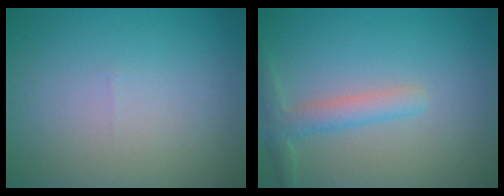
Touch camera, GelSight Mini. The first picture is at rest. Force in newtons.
{"total": 2.5, "press": 2.5, "slide": 0.0}